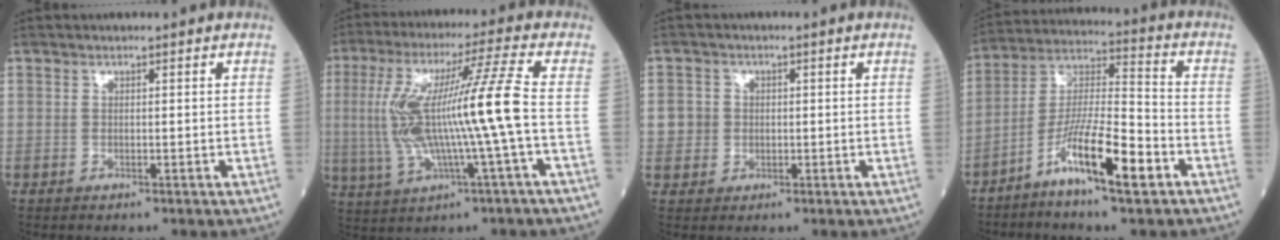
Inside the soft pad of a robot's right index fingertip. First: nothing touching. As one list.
[{"total": 14.8, "force": [-0.6, -0.6, 14.8], "torque": [-0.299, 0.019, -0.011]}, {"total": 3.0, "force": [0.1, 3.0, 0.5], "torque": [-0.003, 0.008, 0.001]}, {"total": 12.0, "force": [-6.5, 1.2, 10.0], "torque": [-0.190, -0.004, -0.124]}]